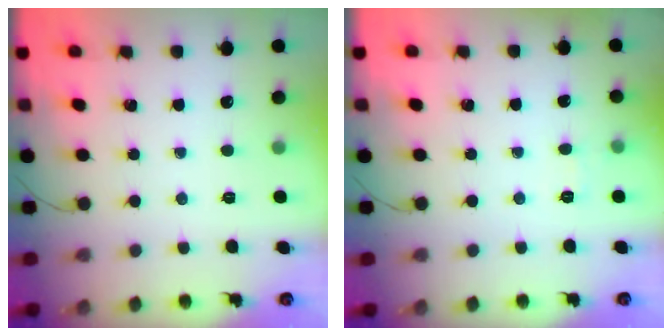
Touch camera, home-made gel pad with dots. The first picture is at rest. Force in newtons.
{"total": 4.5, "press": 4.4, "slide": 1.2}